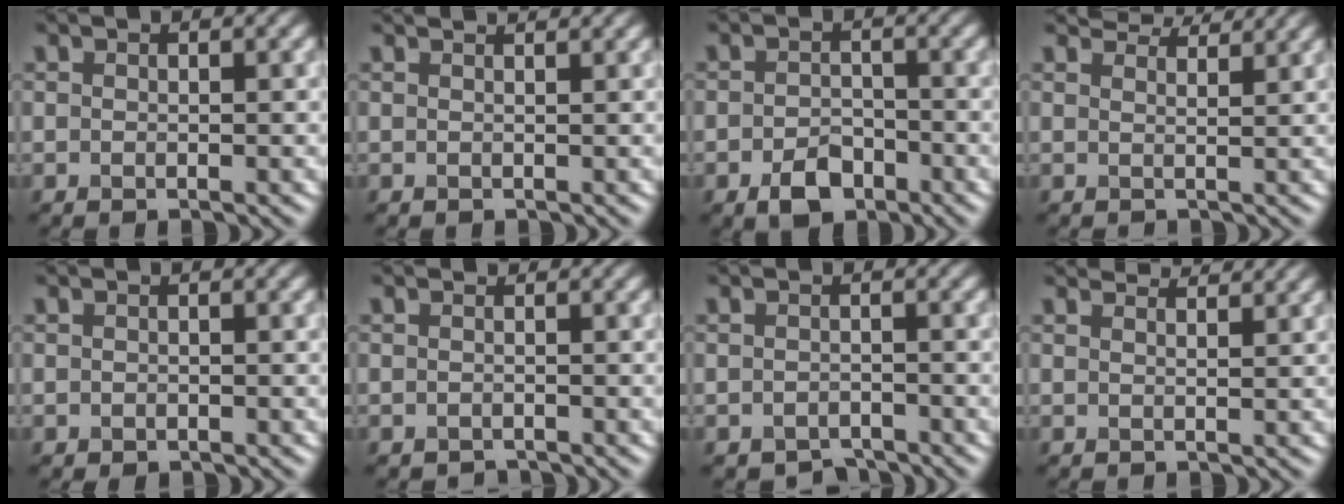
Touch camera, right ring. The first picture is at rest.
{"total": 1.9, "force": [1.7, 0.4, 0.6], "torque": [-0.005, 0.003, 0.017]}
{"total": 3.4, "force": [-2.0, 2.1, 1.7], "torque": [-0.028, -0.002, -0.040]}
{"total": 4.3, "force": [4.2, 0.6, 1.0], "torque": [-0.032, 0.008, 0.052]}
{"total": 0.6, "force": [-0.5, 0.3, 0.0], "torque": [0.000, -0.004, -0.007]}
{"total": 1.3, "force": [-1.2, 0.5, -0.3], "torque": [0.010, -0.006, -0.026]}
{"total": 2.0, "force": [-1.9, 0.6, 0.0], "torque": [0.005, -0.002, -0.031]}
{"total": 3.6, "force": [3.5, 0.5, 0.9], "torque": [-0.019, 0.010, 0.041]}